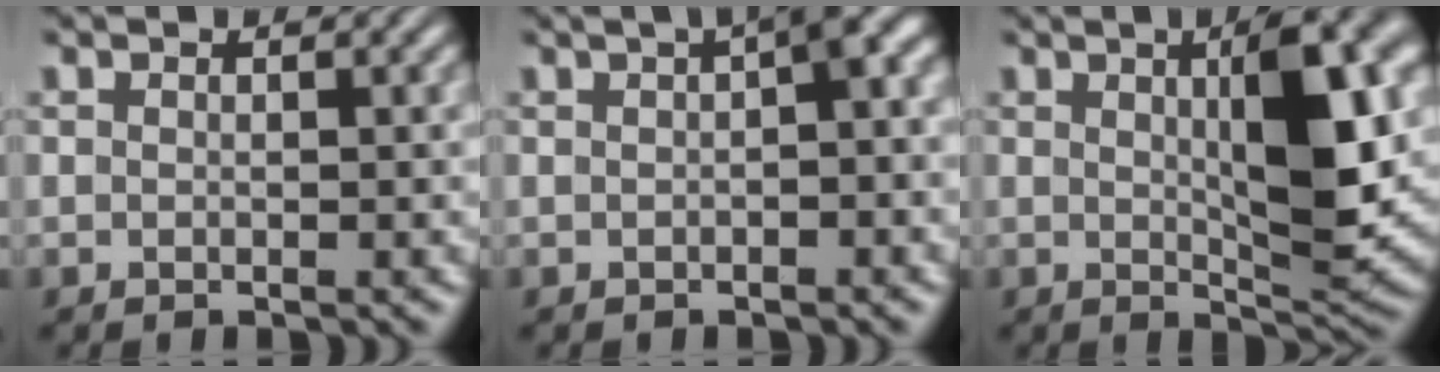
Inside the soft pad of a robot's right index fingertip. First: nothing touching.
{"total": 4.4, "force": [1.2, 1.5, 4.0], "torque": [-0.042, 0.024, 0.009]}
{"total": 7.9, "force": [1.3, 1.8, 7.5], "torque": [-0.103, 0.003, 0.020]}